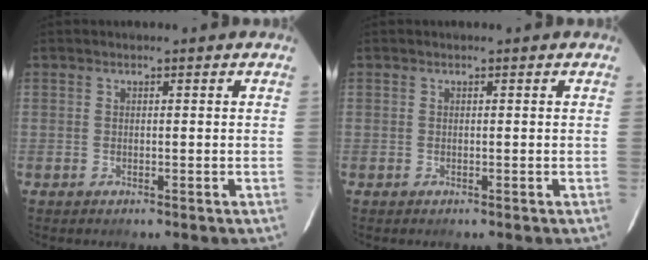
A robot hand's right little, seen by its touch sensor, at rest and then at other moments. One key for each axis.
{"total": 0.0}